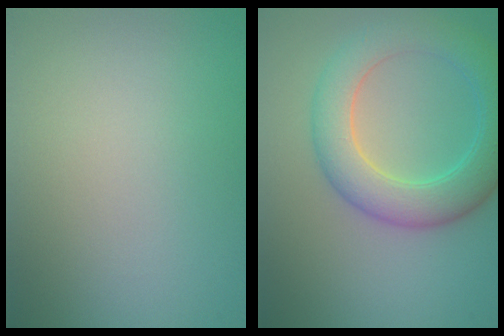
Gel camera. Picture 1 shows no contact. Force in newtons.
{"total": 6.3, "press": 6.3, "slide": 0.2}